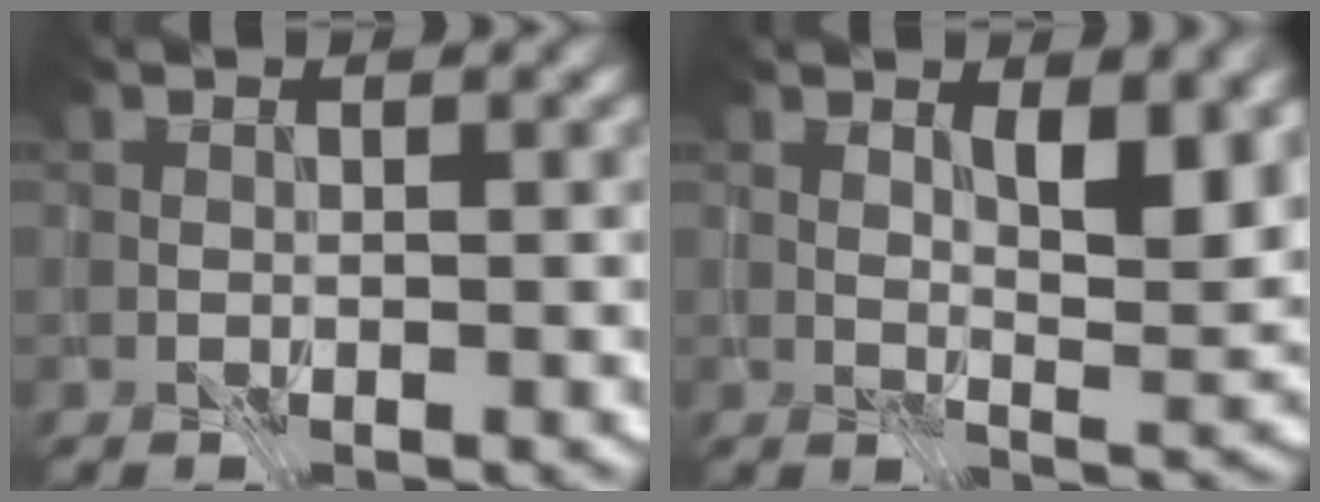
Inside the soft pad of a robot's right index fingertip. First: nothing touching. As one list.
[{"total": 4.1, "force": [1.9, 1.1, 3.4], "torque": [-0.059, -0.006, 0.035]}]